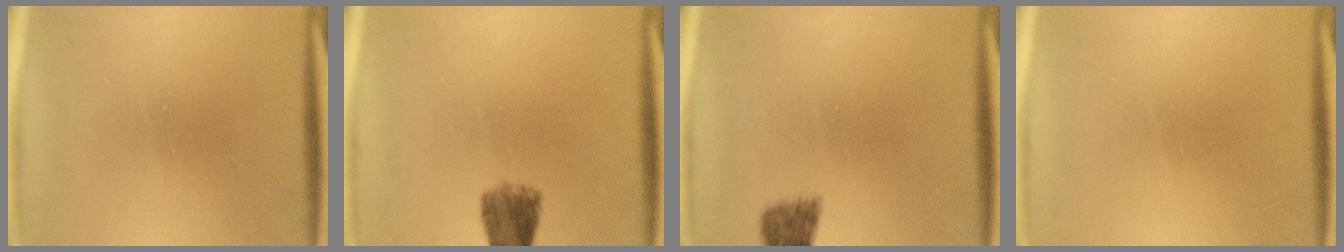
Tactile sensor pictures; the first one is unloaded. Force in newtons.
{"total": 4.6}
{"total": 2.3}
{"total": 0.5}